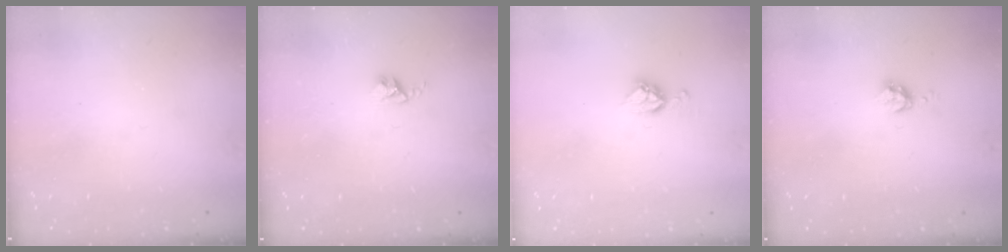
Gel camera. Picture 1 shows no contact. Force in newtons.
{"total": 2.4, "press": 2.4, "slide": 0.3}
{"total": 6.5, "press": 6.5, "slide": 0.4}
{"total": 4.2, "press": 4.1, "slide": 0.4}